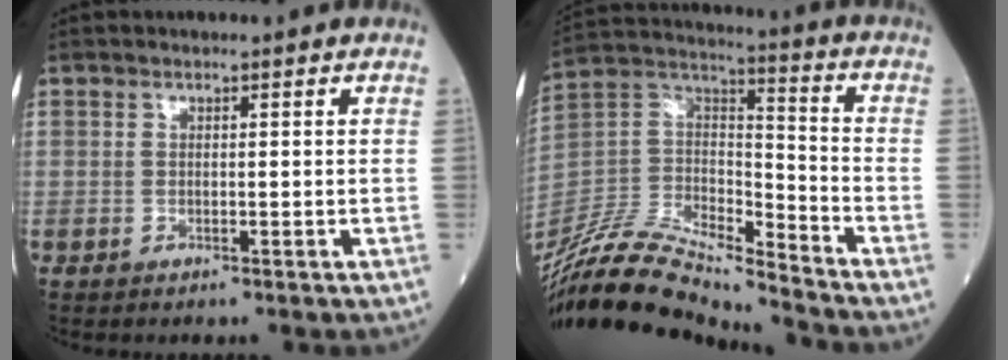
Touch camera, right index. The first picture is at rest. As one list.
[{"total": 19.6, "force": [-18.3, 1.5, 7.1], "torque": [-0.151, 0.023, -0.340]}]